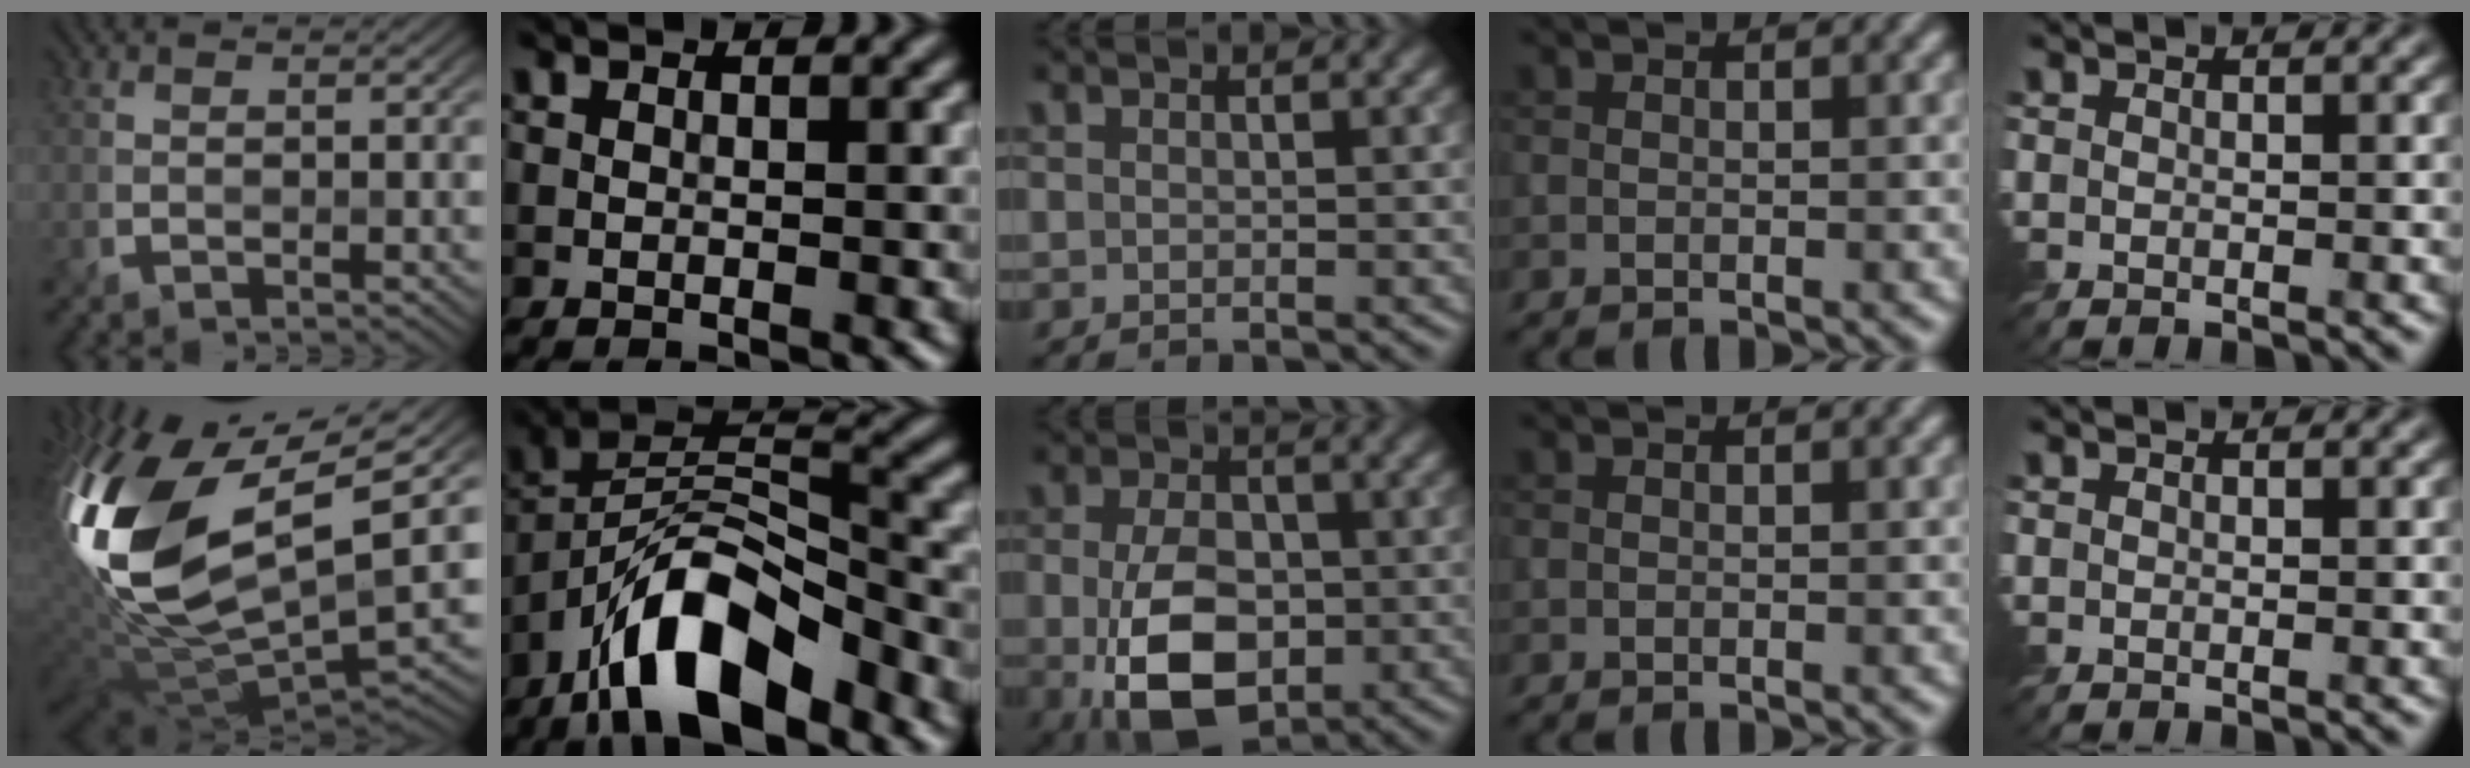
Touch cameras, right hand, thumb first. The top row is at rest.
{"thumb": {"total": 19.8, "force": [4.7, 9.1, 16.9], "torque": [-0.387, -0.009, 0.088]}, "index": {"total": 10.5, "force": [-6.8, 3.7, 7.1], "torque": [-0.118, 0.011, -0.129]}, "middle": {"total": 8.8, "force": [-1.9, 5.5, 6.6], "torque": [-0.138, -0.017, -0.031]}}